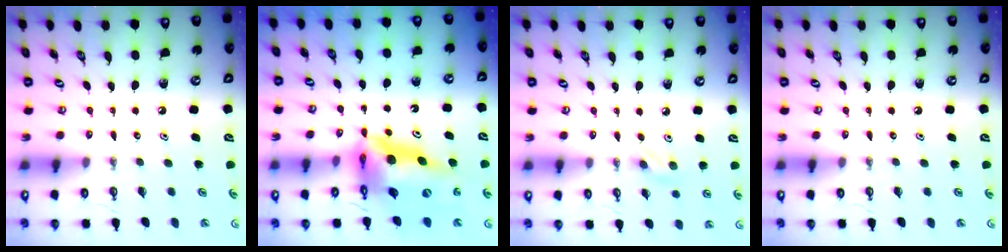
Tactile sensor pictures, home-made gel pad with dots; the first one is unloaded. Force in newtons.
{"total": 18.1, "press": 18.1, "slide": 1.5}
{"total": 5.7, "press": 5.5, "slide": 1.6}
{"total": 0.0}